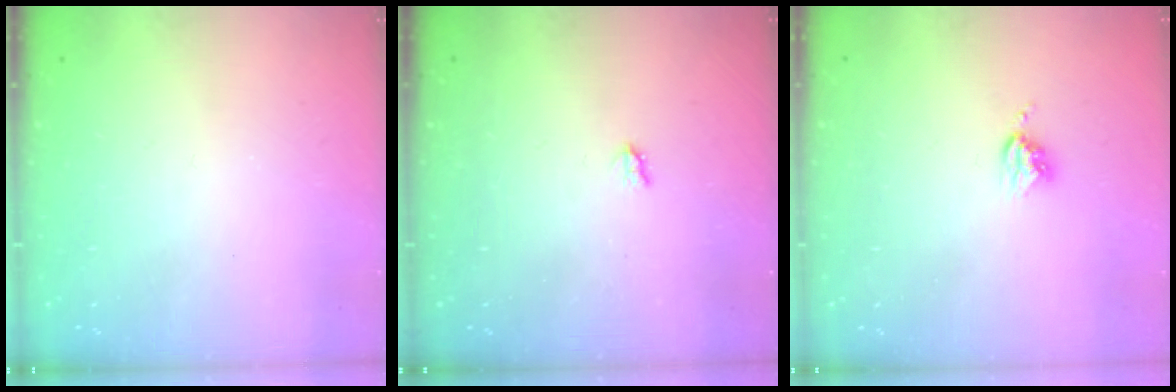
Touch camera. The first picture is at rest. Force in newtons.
{"total": 1.7, "press": 1.6, "slide": 0.3}
{"total": 3.8, "press": 3.8, "slide": 0.5}